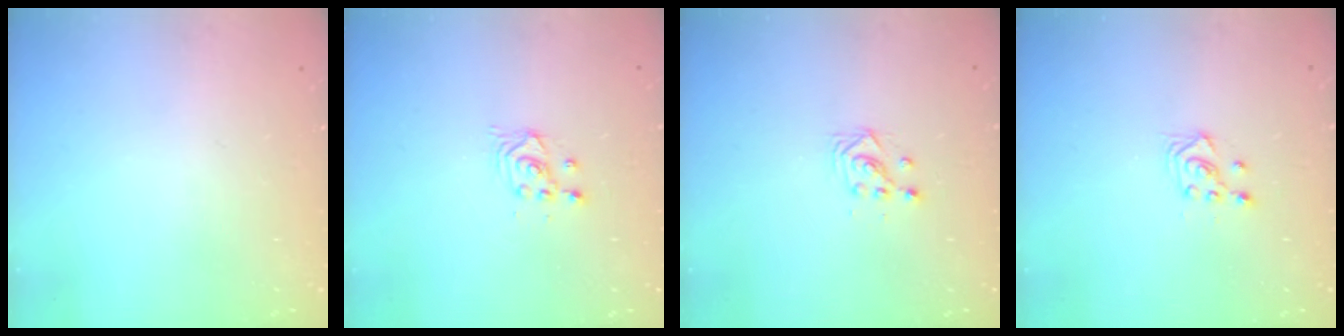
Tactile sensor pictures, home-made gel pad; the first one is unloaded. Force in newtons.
{"total": 2.4, "press": 2.4, "slide": 0.2}
{"total": 3.0, "press": 3.0, "slide": 0.1}
{"total": 3.4, "press": 3.3, "slide": 0.9}